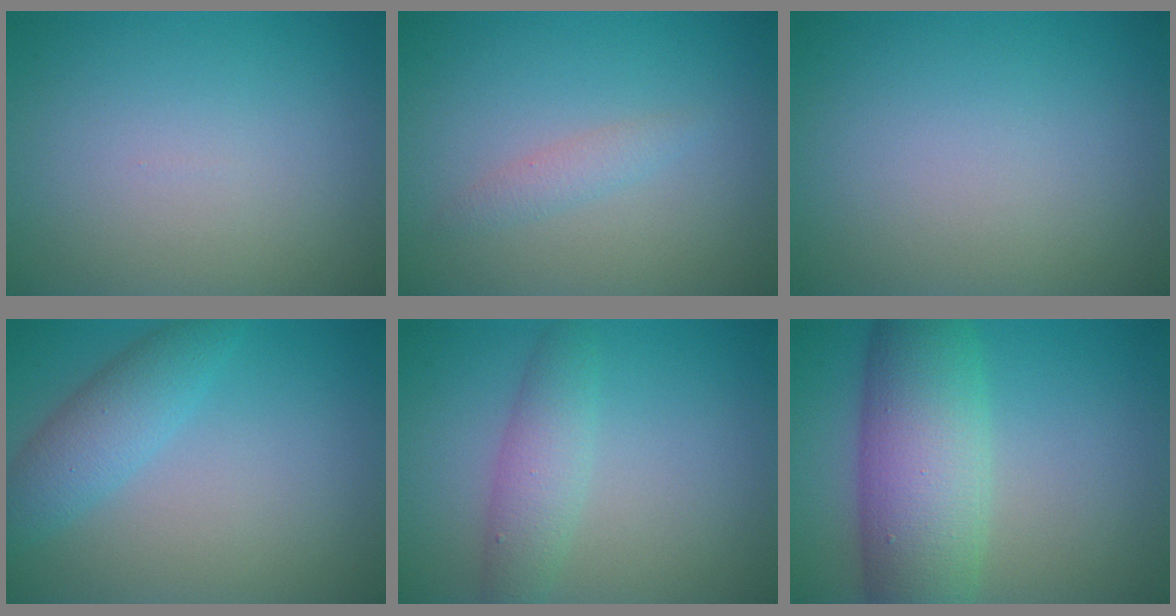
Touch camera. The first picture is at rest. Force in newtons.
{"total": 1.3, "press": 1.3, "slide": 0.0}
{"total": 0.0}
{"total": 3.5, "press": 3.5, "slide": 0.2}
{"total": 3.1, "press": 3.1, "slide": 0.1}
{"total": 9.3, "press": 9.3, "slide": 0.2}